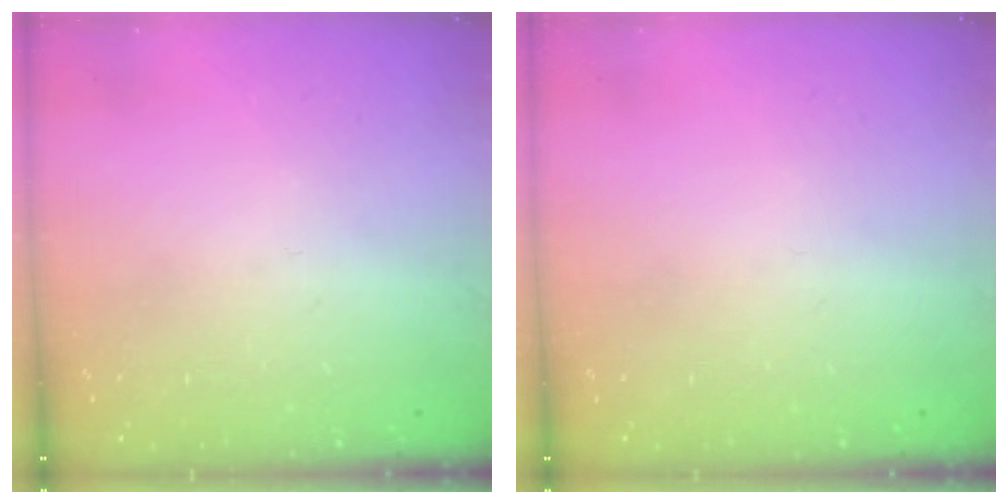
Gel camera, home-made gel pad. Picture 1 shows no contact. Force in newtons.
{"total": 0.0}